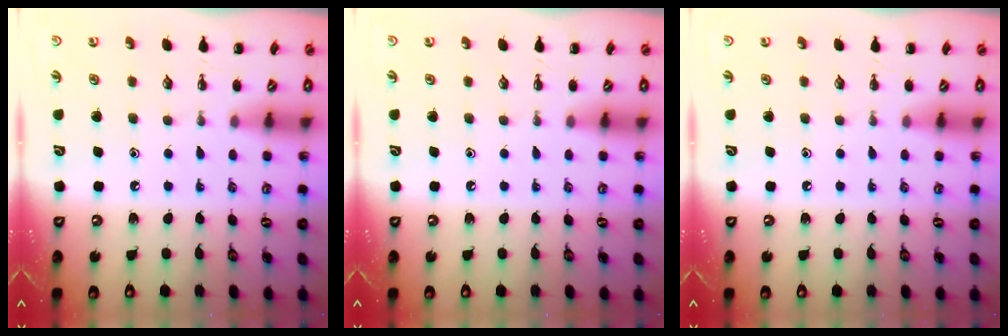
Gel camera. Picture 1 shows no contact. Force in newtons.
{"total": 0.0}
{"total": 0.0}